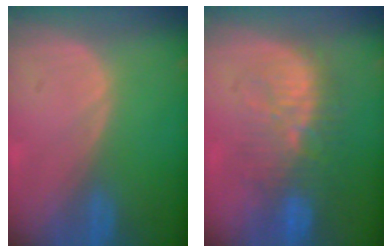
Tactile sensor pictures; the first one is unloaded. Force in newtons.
{"total": 9.6, "press": 9.2, "slide": 2.8}